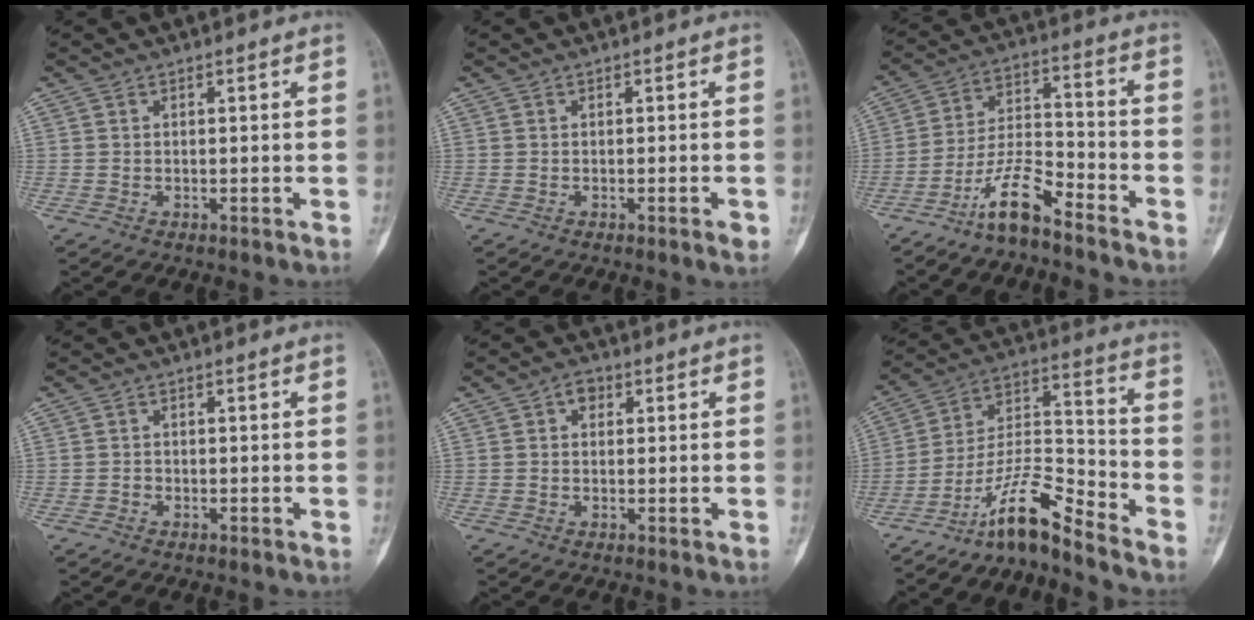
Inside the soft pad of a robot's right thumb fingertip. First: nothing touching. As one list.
[{"total": 1.5, "force": [-0.7, 0.2, 1.4], "torque": [-0.022, -0.003, -0.008]}, {"total": 9.4, "force": [-7.2, 2.2, 5.6], "torque": [-0.107, 0.070, -0.139]}, {"total": 0.6, "force": [-0.4, 0.4, 0.2], "torque": [0.000, 0.002, -0.011]}, {"total": 2.4, "force": [0.8, 1.9, 1.3], "torque": [-0.008, 0.005, 0.007]}, {"total": 12.0, "force": [-9.9, 1.9, 6.4], "torque": [-0.124, 0.102, -0.186]}]